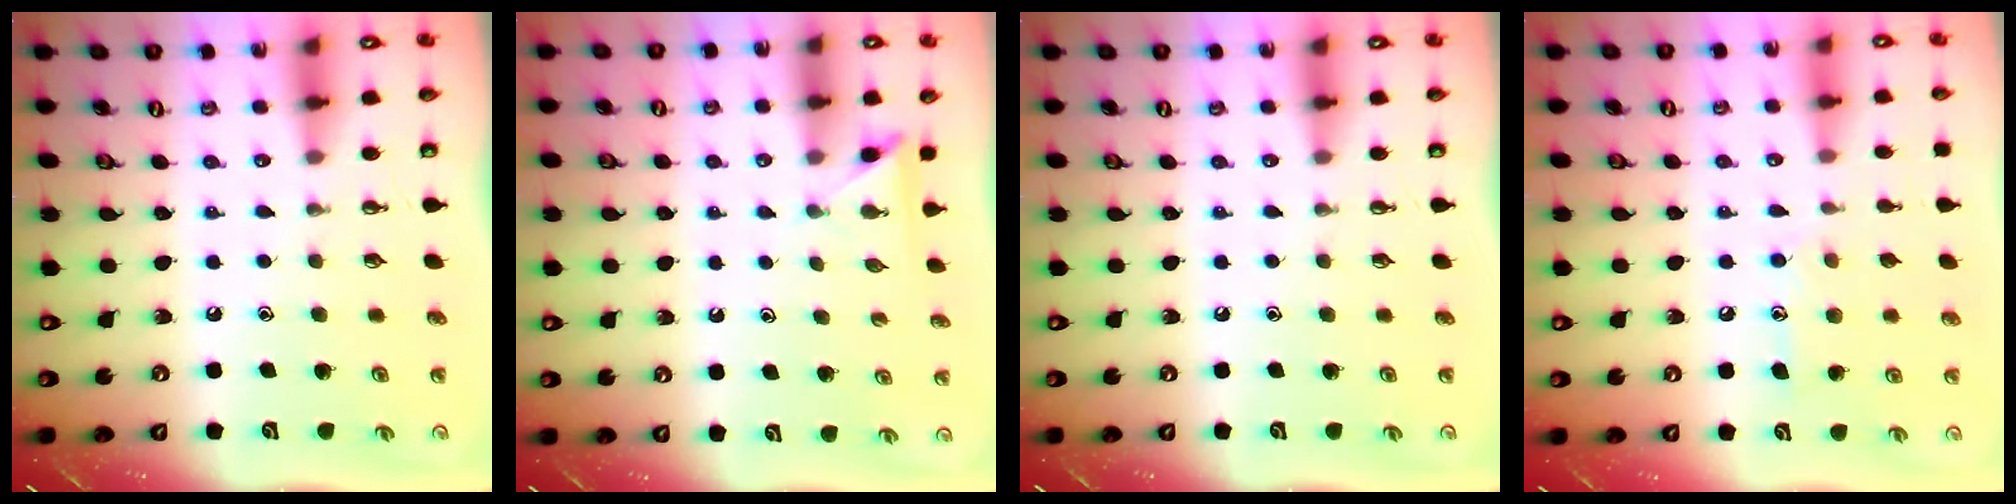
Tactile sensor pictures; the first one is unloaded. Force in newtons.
{"total": 2.7, "press": 2.7, "slide": 0.2}
{"total": 0.0}
{"total": 8.4, "press": 8.4, "slide": 0.5}